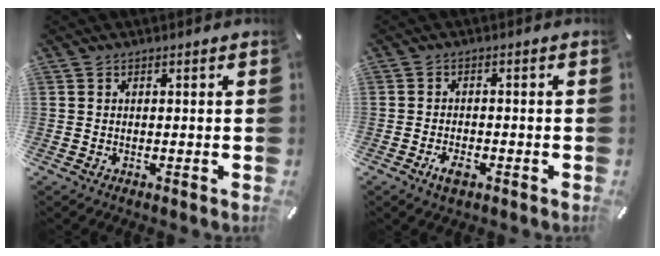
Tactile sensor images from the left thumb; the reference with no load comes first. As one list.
[{"total": 3.5, "force": [-2.0, 1.8, 2.3], "torque": [-0.050, 0.003, -0.038]}]